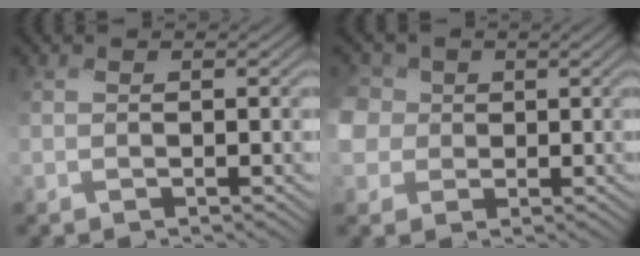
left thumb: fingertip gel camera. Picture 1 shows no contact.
{"total": 6.6, "force": [-0.2, 6.1, 2.5], "torque": [-0.094, -0.009, -0.023]}